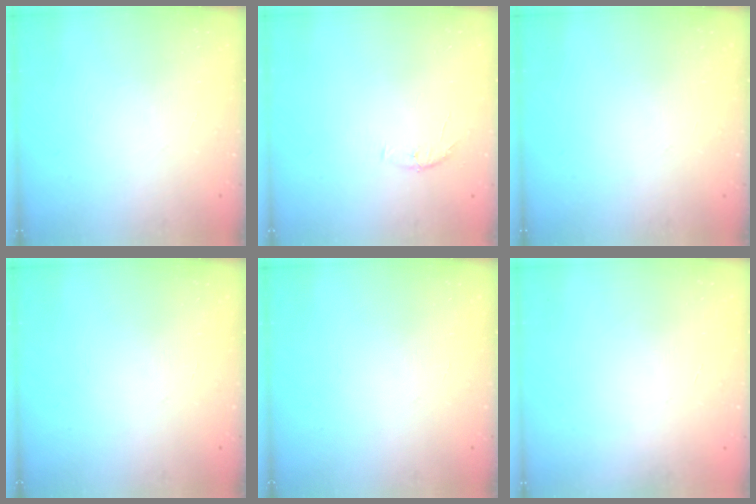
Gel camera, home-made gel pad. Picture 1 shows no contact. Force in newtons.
{"total": 4.2, "press": 4.2, "slide": 0.6}
{"total": 0.0}
{"total": 0.0}
{"total": 0.0}
{"total": 0.0}